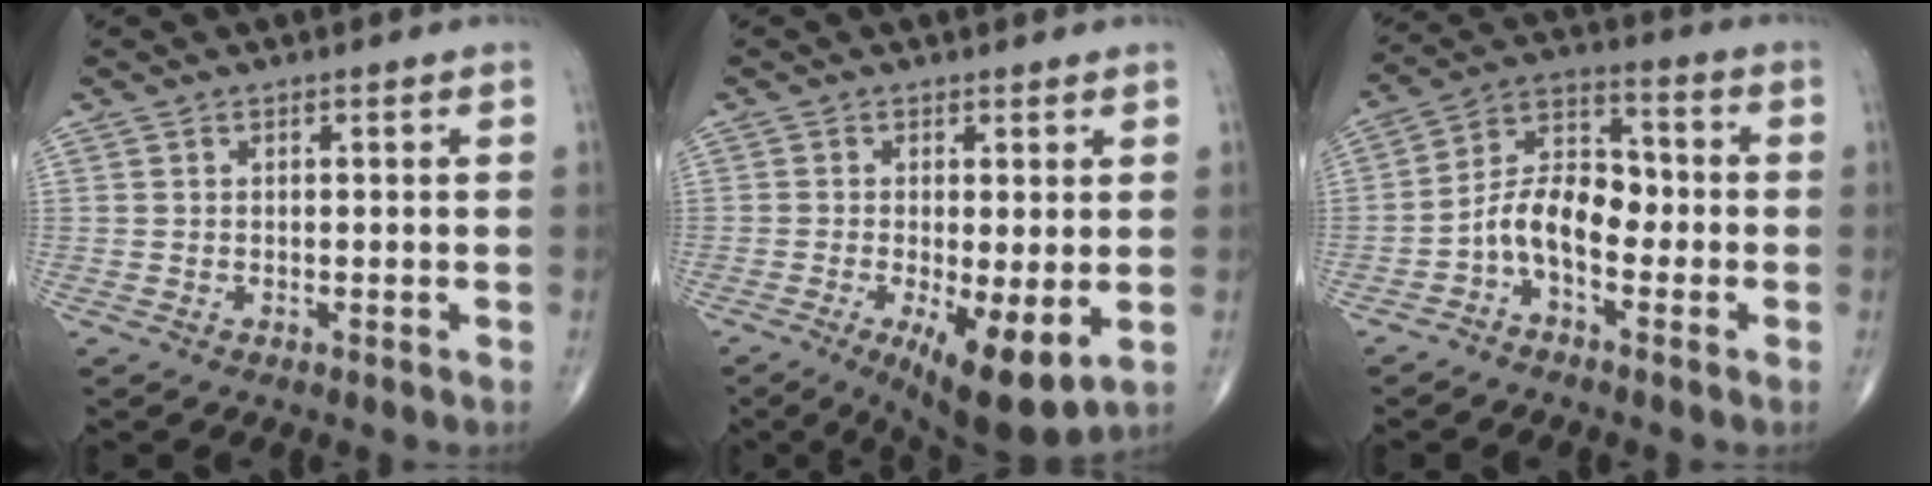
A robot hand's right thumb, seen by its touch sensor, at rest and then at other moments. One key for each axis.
{"total": 10.5, "fx": -2.6, "fy": 3.2, "fz": 9.6, "tx": -0.156, "ty": -0.026, "tz": -0.035}
{"total": 9.6, "fx": -2.9, "fy": 5.4, "fz": 7.4, "tx": -0.119, "ty": 0.048, "tz": -0.065}